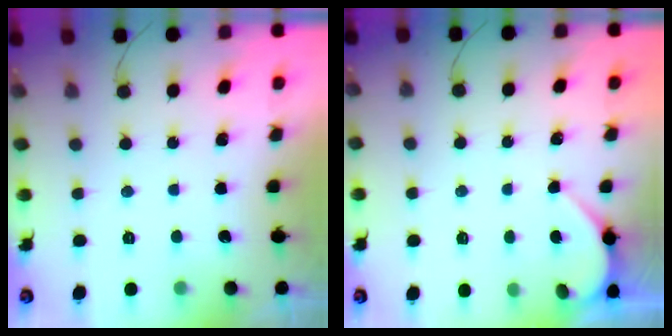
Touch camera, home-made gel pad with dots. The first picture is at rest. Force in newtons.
{"total": 3.0, "press": 3.0, "slide": 0.2}